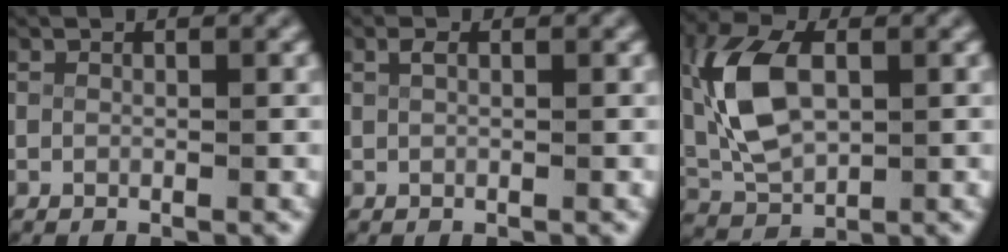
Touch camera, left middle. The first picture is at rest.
{"total": 0.5, "force": [0.2, 0.1, 0.4], "torque": [-0.013, -0.001, 0.009]}
{"total": 6.9, "force": [0.9, 4.4, 5.3], "torque": [-0.135, -0.010, 0.028]}